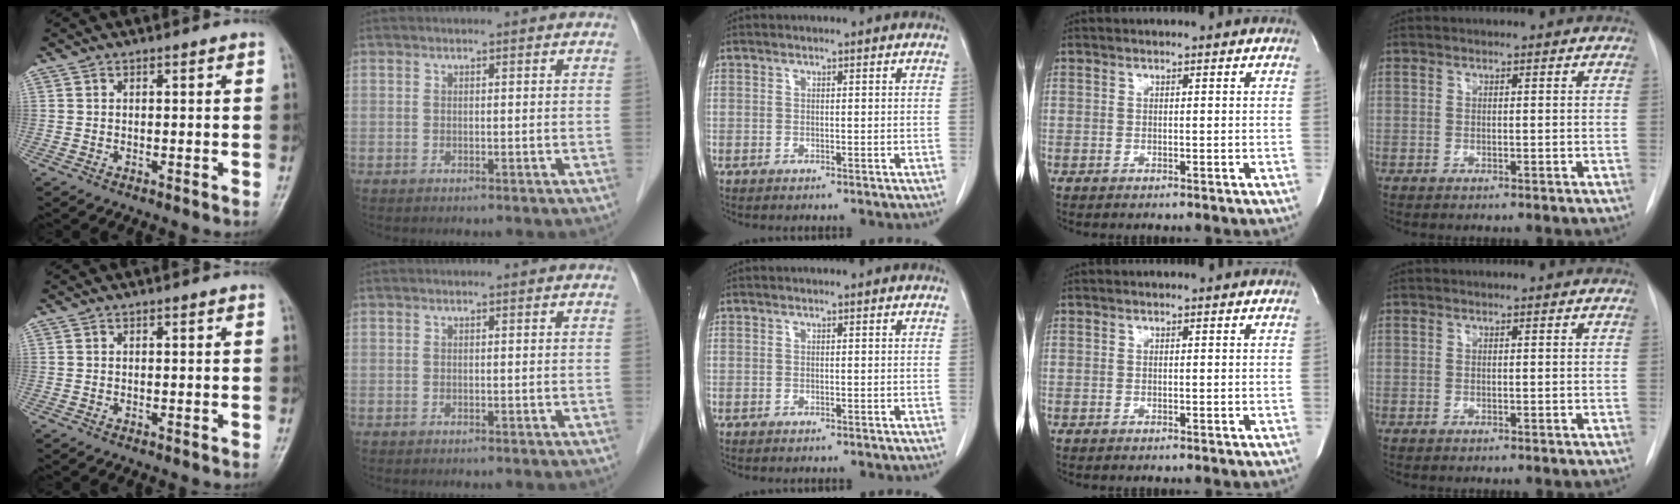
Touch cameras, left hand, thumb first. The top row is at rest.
{}